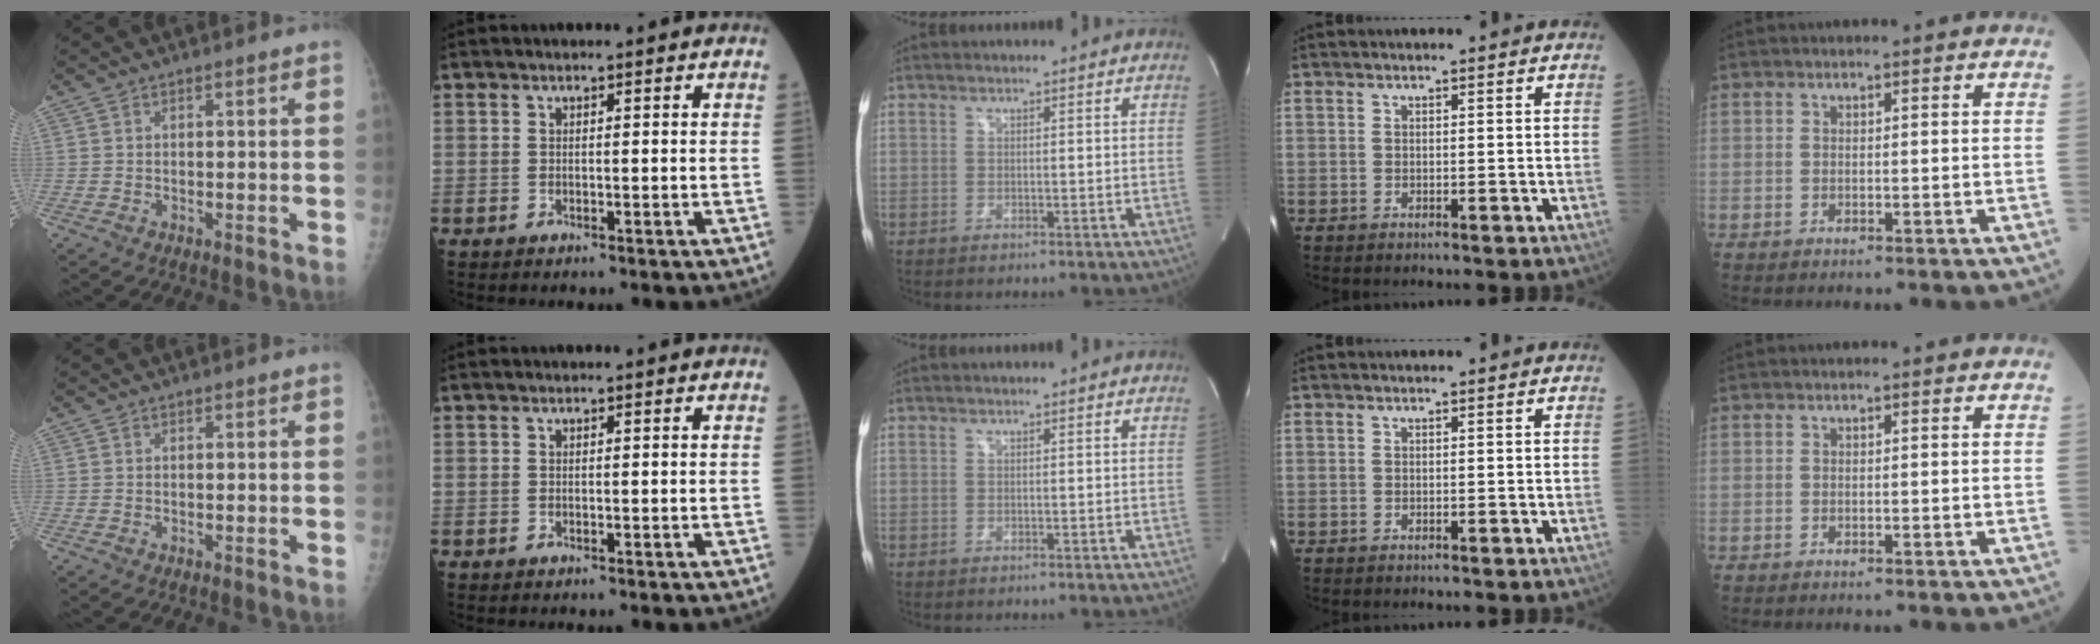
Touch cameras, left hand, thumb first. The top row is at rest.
{}